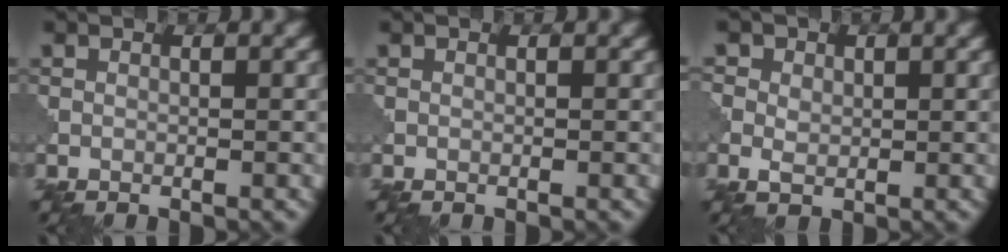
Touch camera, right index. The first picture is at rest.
{"total": 0.0}
{"total": 3.7, "force": [0.9, 3.0, 1.9], "torque": [-0.026, 0.016, -0.003]}